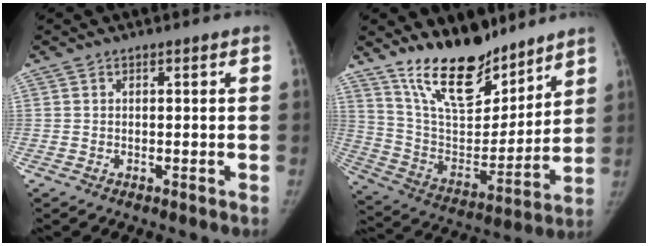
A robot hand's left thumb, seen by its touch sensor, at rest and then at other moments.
{"total": 19.2, "force": [14.7, 7.6, 9.7], "torque": [-0.121, -0.096, 0.265]}